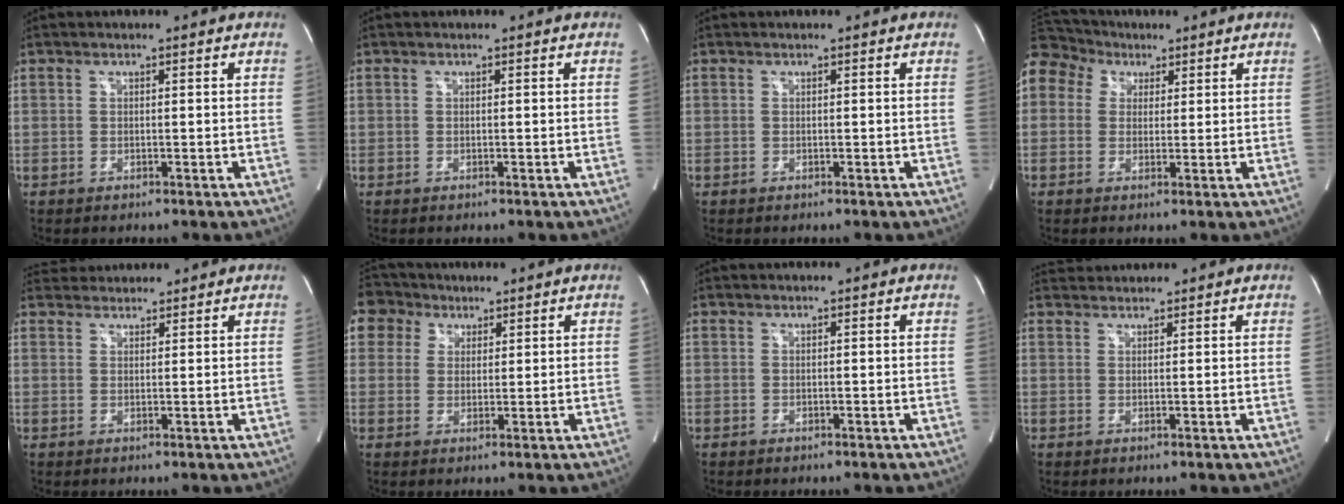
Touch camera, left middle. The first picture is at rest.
{"total": 0.0}
{"total": 0.0}
{"total": 16.5, "force": [7.6, 13.4, 6.0], "torque": [-0.203, 0.099, 0.152]}
{"total": 4.3, "force": [4.1, 1.1, 0.2], "torque": [-0.009, 0.033, 0.071]}
{"total": 6.5, "force": [3.8, 5.2, 0.3], "torque": [-0.009, 0.024, 0.076]}
{"total": 0.0}
{"total": 2.7, "force": [2.7, 0.3, -0.1], "torque": [-0.007, 0.025, 0.054]}